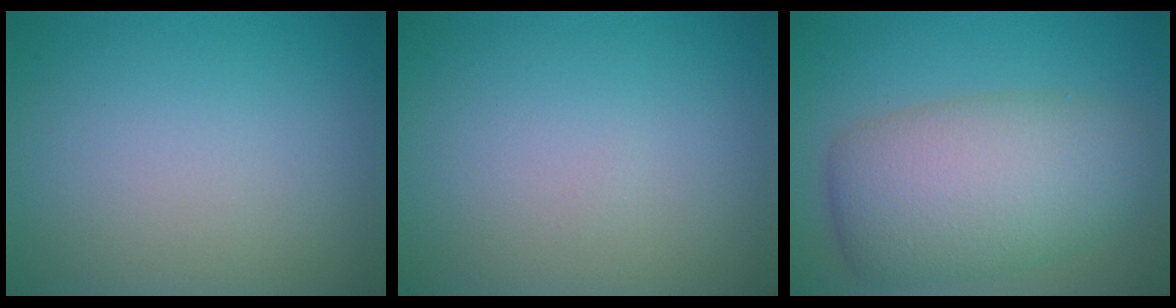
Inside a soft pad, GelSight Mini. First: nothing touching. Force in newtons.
{"total": 0.0}
{"total": 9.9, "press": 9.9, "slide": 0.2}